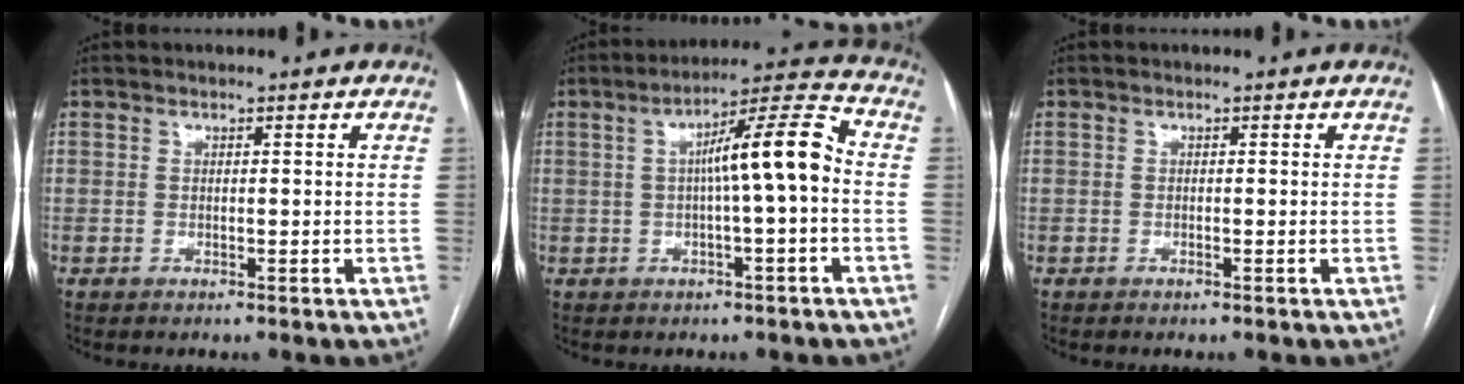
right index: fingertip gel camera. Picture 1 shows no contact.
{"total": 10.0, "force": [0.0, 0.5, 10.0], "torque": [-0.156, 0.027, 0.000]}
{"total": 0.0}